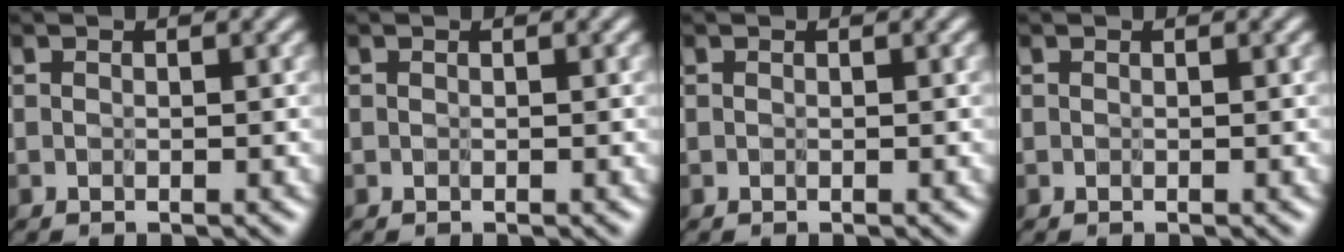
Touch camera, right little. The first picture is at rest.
{"total": 0.0}
{"total": 0.0}
{"total": 0.0}